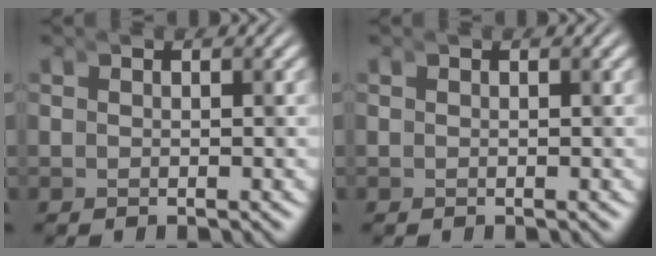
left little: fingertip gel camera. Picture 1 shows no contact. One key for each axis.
{"total": 0.0}